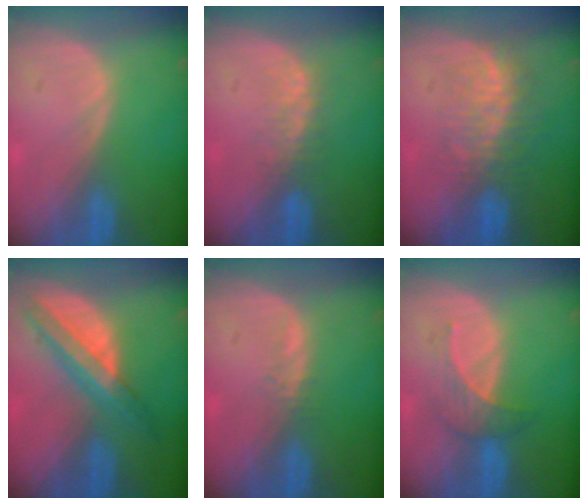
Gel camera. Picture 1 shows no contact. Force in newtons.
{"total": 3.1, "press": 2.7, "slide": 1.5}
{"total": 8.0, "press": 7.5, "slide": 2.8}
{"total": 8.0, "press": 6.7, "slide": 4.4}
{"total": 1.1, "press": 1.0, "slide": 0.5}
{"total": 4.0, "press": 4.0, "slide": 0.5}